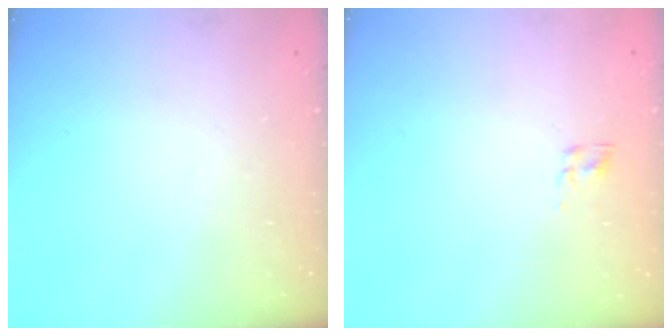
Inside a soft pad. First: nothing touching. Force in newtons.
{"total": 2.3, "press": 2.0, "slide": 1.2}